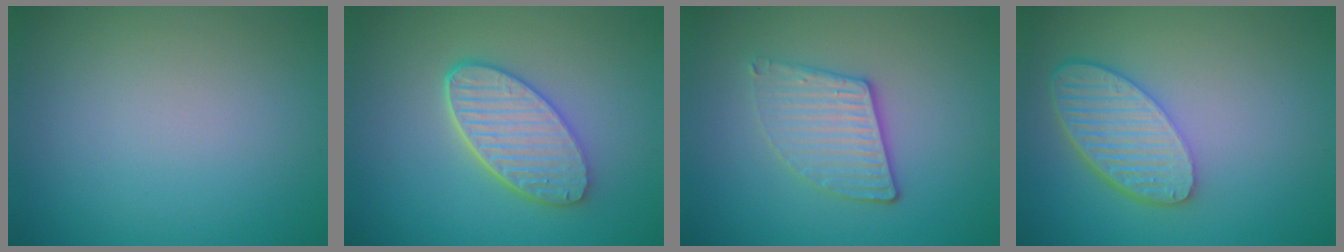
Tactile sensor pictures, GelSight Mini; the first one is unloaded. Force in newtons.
{"total": 5.6, "press": 4.3, "slide": 3.5}
{"total": 3.4, "press": 3.0, "slide": 1.5}
{"total": 5.7, "press": 4.4, "slide": 3.6}